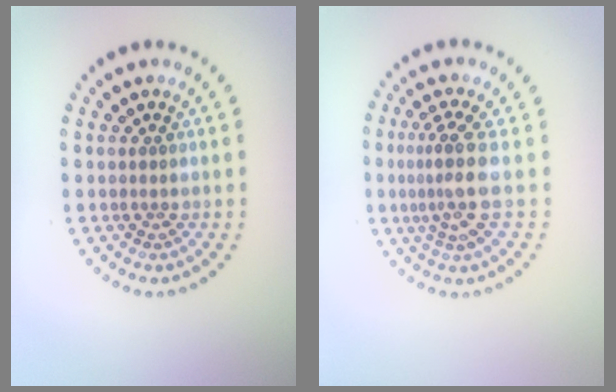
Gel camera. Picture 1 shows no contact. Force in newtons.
{"total": 3.3, "press": 2.5, "slide": 2.1}